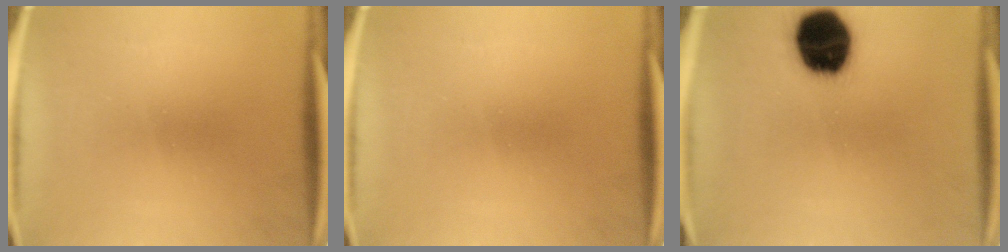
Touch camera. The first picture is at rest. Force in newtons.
{"total": 0.0}
{"total": 18.2}